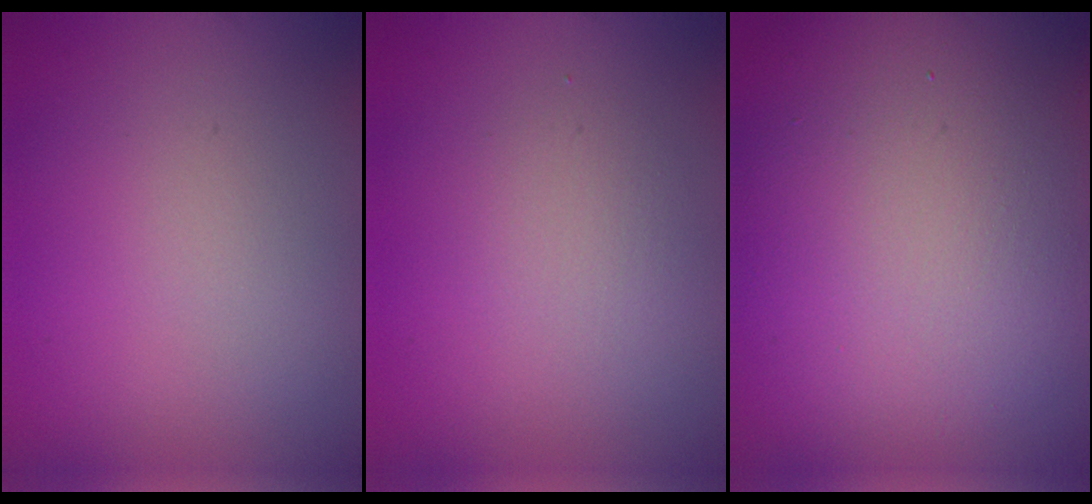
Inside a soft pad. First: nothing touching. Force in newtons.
{"total": 1.7, "press": 1.7, "slide": 0.1}
{"total": 22.8, "press": 22.8, "slide": 1.0}